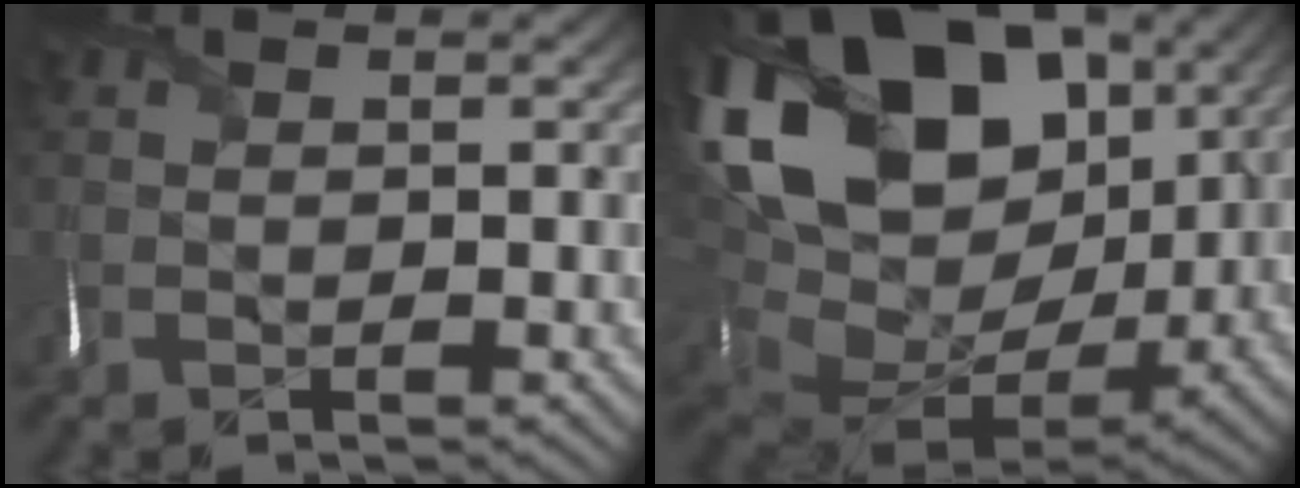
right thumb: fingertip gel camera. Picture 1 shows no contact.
{"total": 23.0, "force": [6.9, 15.8, 15.1], "torque": [-0.336, 0.013, 0.149]}